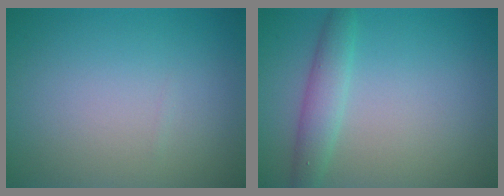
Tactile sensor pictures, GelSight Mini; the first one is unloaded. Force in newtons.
{"total": 2.6, "press": 2.6, "slide": 0.1}